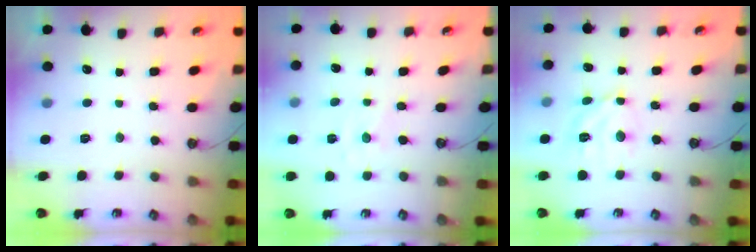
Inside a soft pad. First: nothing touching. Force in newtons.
{"total": 0.0}
{"total": 10.6, "press": 10.5, "slide": 1.3}